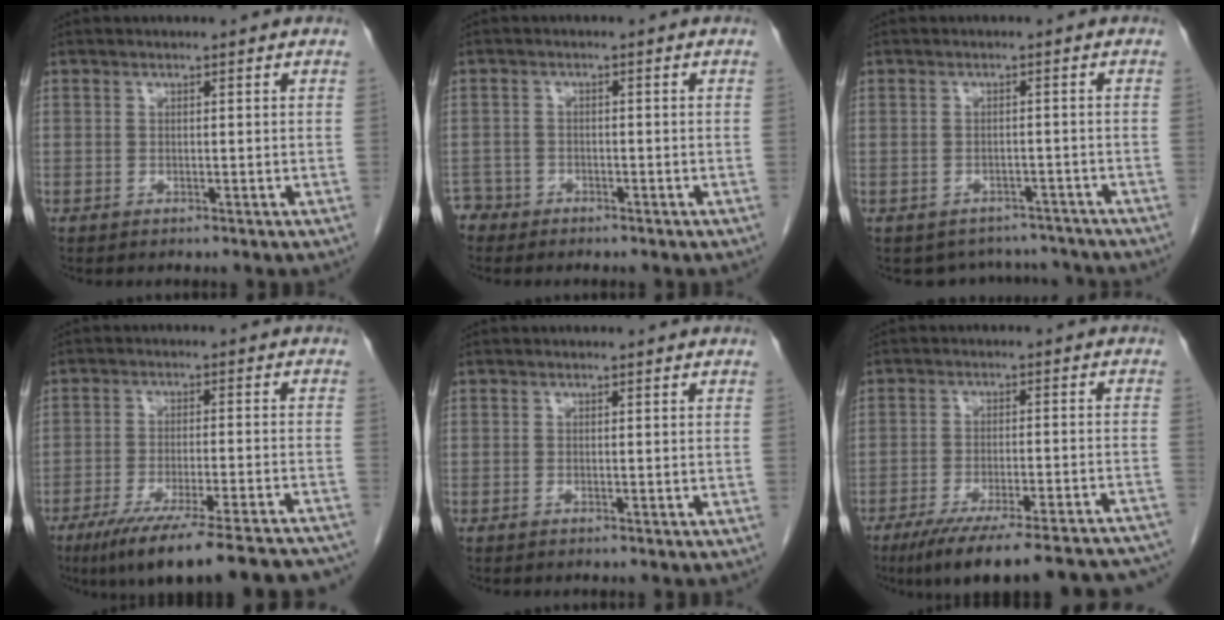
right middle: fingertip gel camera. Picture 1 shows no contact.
{"total": 2.6, "force": [-2.2, 1.3, -0.6], "torque": [0.006, 0.004, -0.044]}
{"total": 6.3, "force": [-5.7, 2.7, -0.1], "torque": [0.011, 0.018, -0.066]}
{"total": 23.3, "force": [-20.3, 1.5, 11.4], "torque": [-0.105, -0.032, -0.274]}
{"total": 0.0}
{"total": 25.0, "force": [-22.2, 2.2, 11.2], "torque": [-0.108, -0.022, -0.291]}